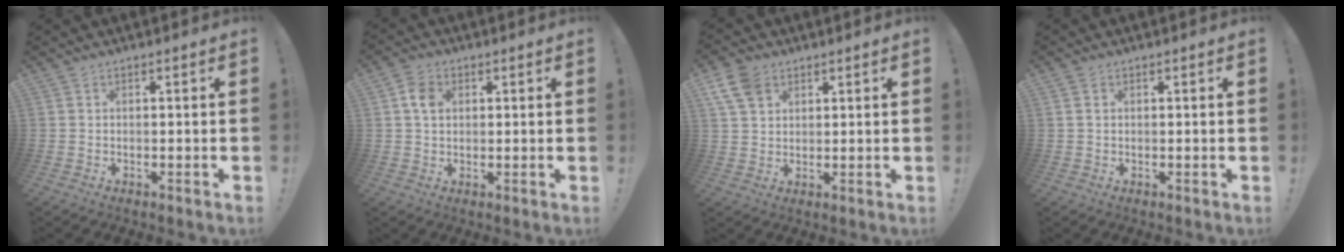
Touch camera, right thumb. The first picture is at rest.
{"total": 5.6, "force": [1.5, 4.3, 3.4], "torque": [-0.045, 0.005, 0.027]}
{"total": 8.2, "force": [4.3, 5.6, 4.2], "torque": [-0.076, -0.008, 0.089]}
{"total": 0.9, "force": [0.4, 0.7, 0.5], "torque": [-0.004, 0.002, 0.006]}